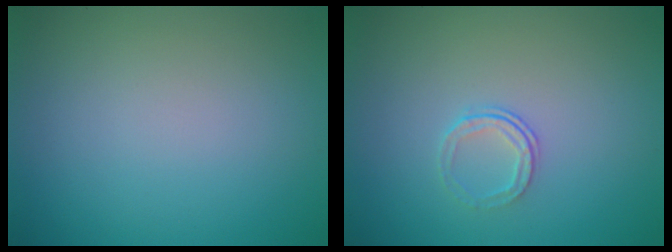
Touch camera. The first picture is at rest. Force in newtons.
{"total": 1.3, "press": 0.9, "slide": 0.9}